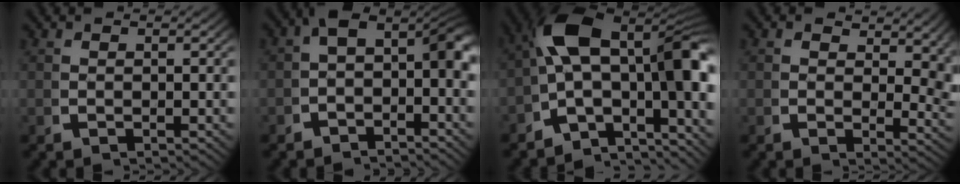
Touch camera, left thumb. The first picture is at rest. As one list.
[{"total": 6.4, "force": [-0.7, 4.0, 4.9], "torque": [-0.056, 0.006, -0.020]}, {"total": 17.6, "force": [-2.0, 11.7, 13.0], "torque": [-0.233, -0.053, -0.028]}, {"total": 4.0, "force": [2.1, 2.2, 2.6], "torque": [-0.011, -0.010, 0.028]}]